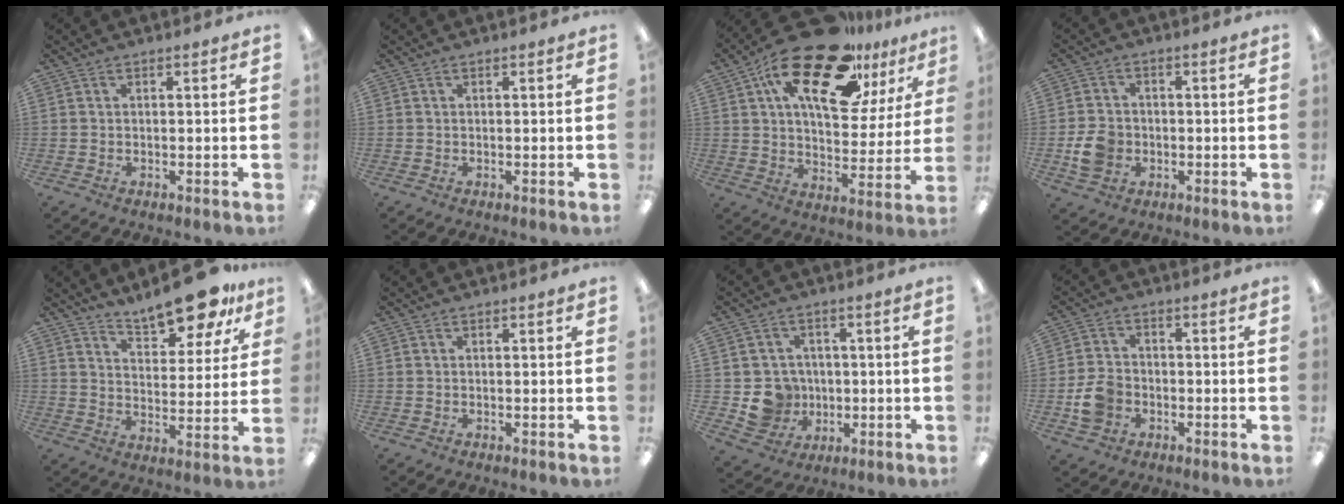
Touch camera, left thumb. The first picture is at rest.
{"total": 0.0}
{"total": 22.7, "force": [13.9, 9.5, 15.2], "torque": [-0.251, -0.067, 0.234]}
{"total": 6.9, "force": [-1.7, 5.8, 3.3], "torque": [-0.051, 0.008, -0.029]}
{"total": 13.0, "force": [11.1, 3.9, 5.5], "torque": [-0.072, -0.080, 0.196]}
{"total": 0.0}
{"total": 8.0, "force": [-0.3, 7.8, 1.4], "torque": [-0.045, 0.006, 0.007]}
{"total": 7.0, "force": [-2.2, 5.7, 3.4], "torque": [-0.067, 0.012, -0.040]}